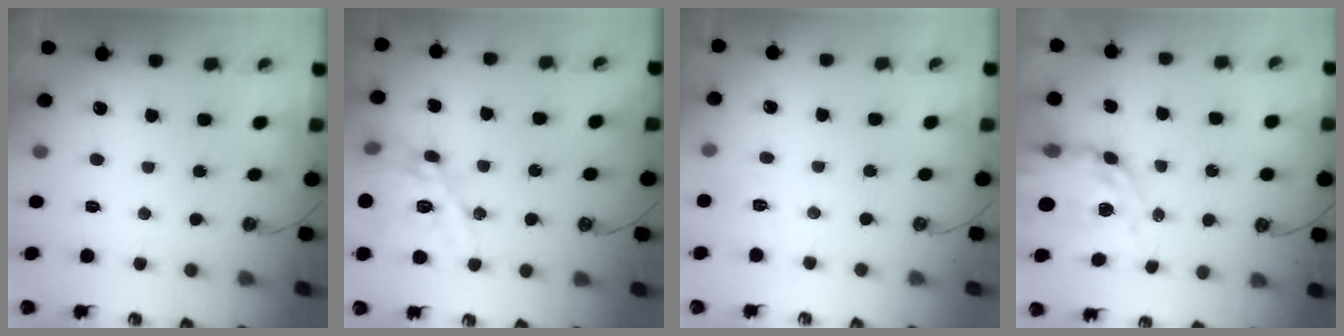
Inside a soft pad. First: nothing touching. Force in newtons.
{"total": 19.2, "press": 19.1, "slide": 1.9}
{"total": 3.9, "press": 3.9, "slide": 0.5}
{"total": 13.3, "press": 13.2, "slide": 1.1}